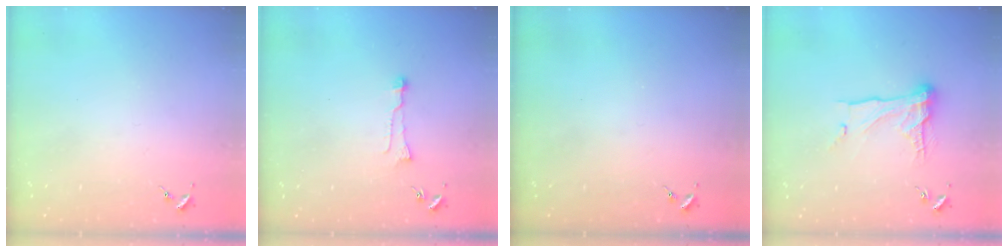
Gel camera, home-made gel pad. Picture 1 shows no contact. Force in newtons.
{"total": 6.5, "press": 6.5, "slide": 0.4}
{"total": 0.0}
{"total": 13.6, "press": 13.6, "slide": 1.0}